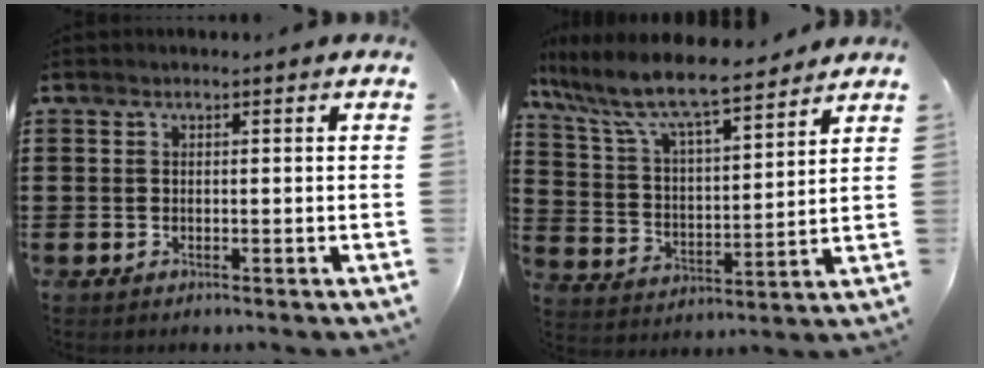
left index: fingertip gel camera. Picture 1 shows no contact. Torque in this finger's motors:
{"motor_torque": [1.05, -1.09, 0.91, 0.21]}